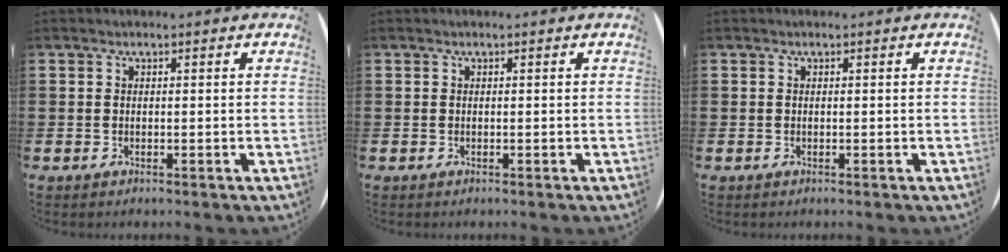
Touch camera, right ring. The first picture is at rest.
{"total": 0.0}
{"total": 0.0}